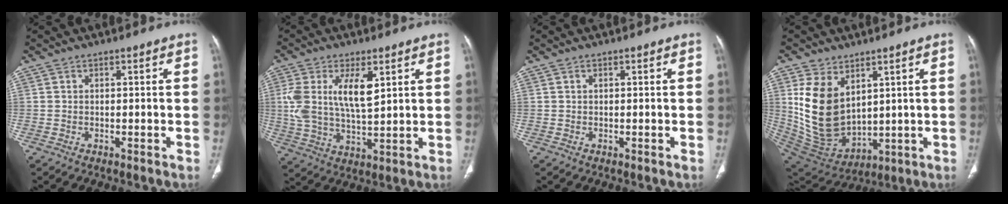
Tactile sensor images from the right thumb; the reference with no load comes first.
{"total": 11.7, "force": [3.7, 5.1, 9.8], "torque": [-0.193, -0.012, 0.076]}
{"total": 0.5, "force": [0.2, 0.3, 0.3], "torque": [-0.008, 0.001, 0.004]}
{"total": 15.5, "force": [4.5, 10.0, 10.9], "torque": [-0.184, -0.027, 0.118]}